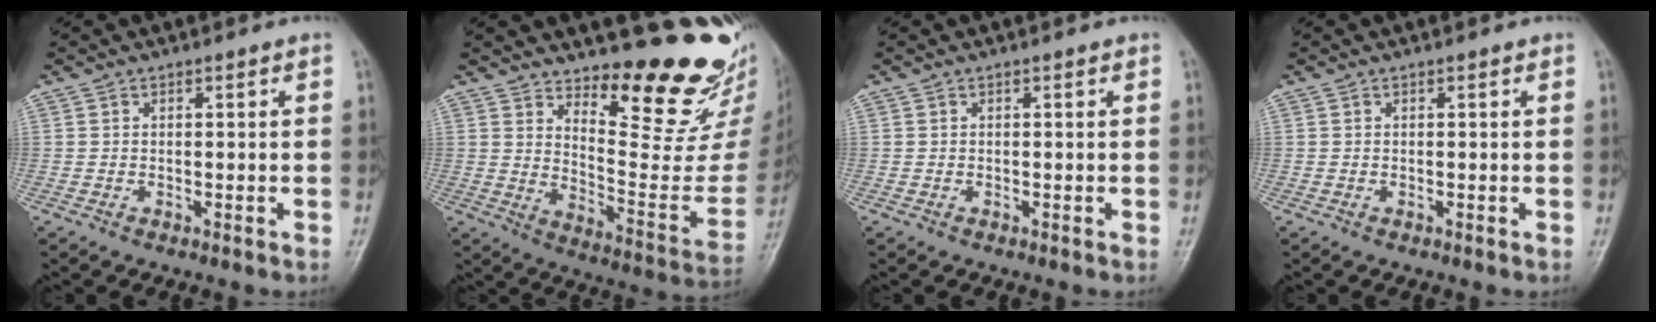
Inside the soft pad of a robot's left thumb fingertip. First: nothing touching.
{"total": 20.3, "force": [16.4, 5.8, 10.4], "torque": [-0.096, -0.152, 0.232]}
{"total": 0.0}
{"total": 0.0}